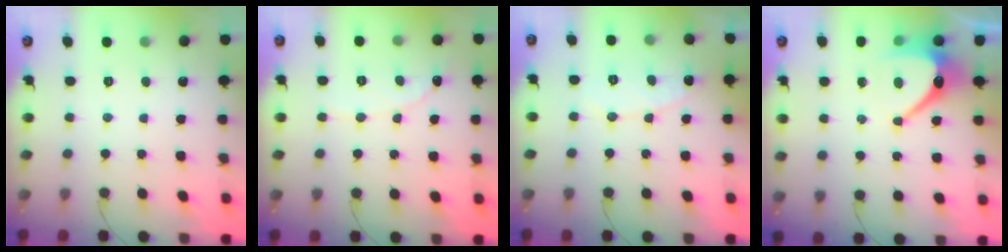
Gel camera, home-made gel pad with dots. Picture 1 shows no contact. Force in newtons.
{"total": 2.3, "press": 2.3, "slide": 0.2}
{"total": 6.4, "press": 6.4, "slide": 0.4}
{"total": 9.2, "press": 9.2, "slide": 0.3}